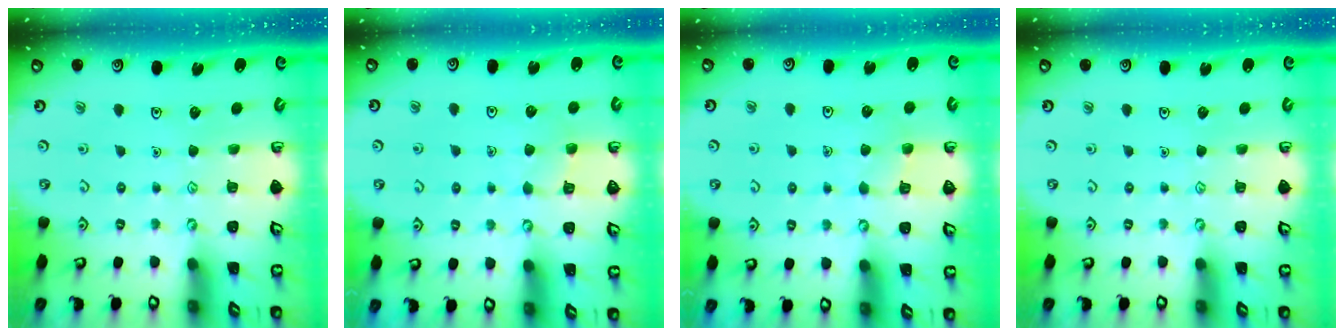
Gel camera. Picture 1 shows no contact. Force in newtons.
{"total": 4.9, "press": 4.8, "slide": 0.4}
{"total": 4.9, "press": 4.8, "slide": 0.4}
{"total": 0.0}